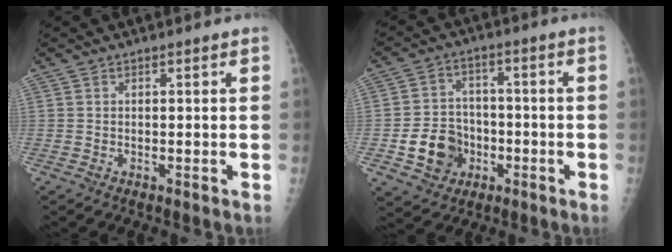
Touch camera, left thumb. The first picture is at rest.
{"total": 10.0, "force": [-3.2, 8.4, 4.3], "torque": [-0.043, 0.021, -0.050]}